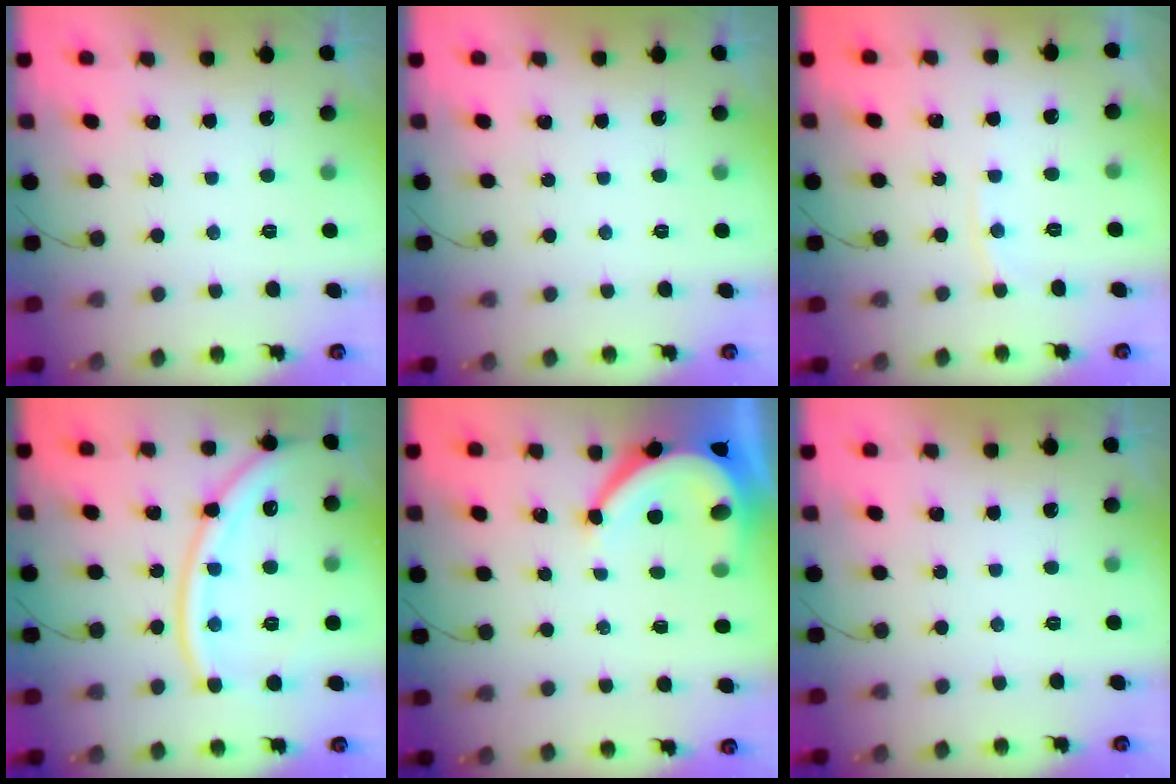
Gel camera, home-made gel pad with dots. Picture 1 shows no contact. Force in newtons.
{"total": 0.0}
{"total": 3.1, "press": 3.1, "slide": 0.1}
{"total": 16.3, "press": 16.2, "slide": 2.0}
{"total": 8.1, "press": 8.1, "slide": 0.8}
{"total": 0.0}